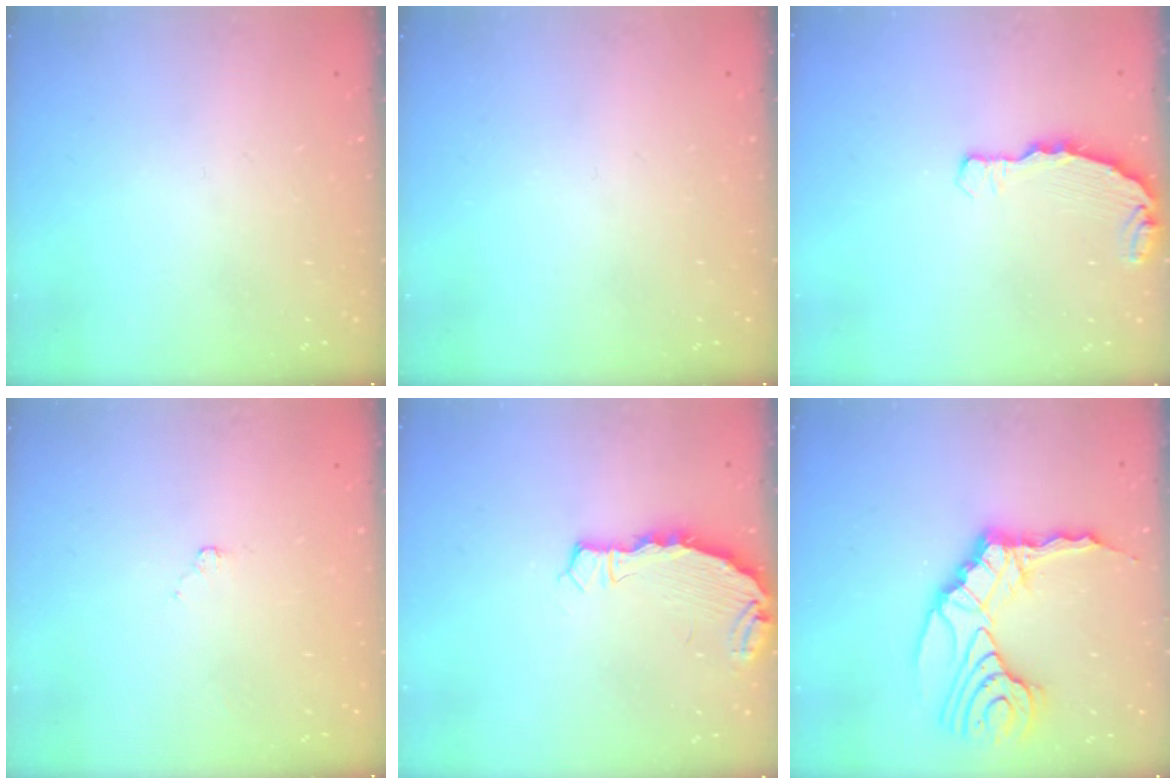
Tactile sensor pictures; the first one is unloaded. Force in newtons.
{"total": 0.0}
{"total": 4.8, "press": 4.8, "slide": 0.1}
{"total": 1.3, "press": 1.3, "slide": 0.3}
{"total": 3.9, "press": 3.9, "slide": 0.2}
{"total": 15.4, "press": 15.2, "slide": 2.1}